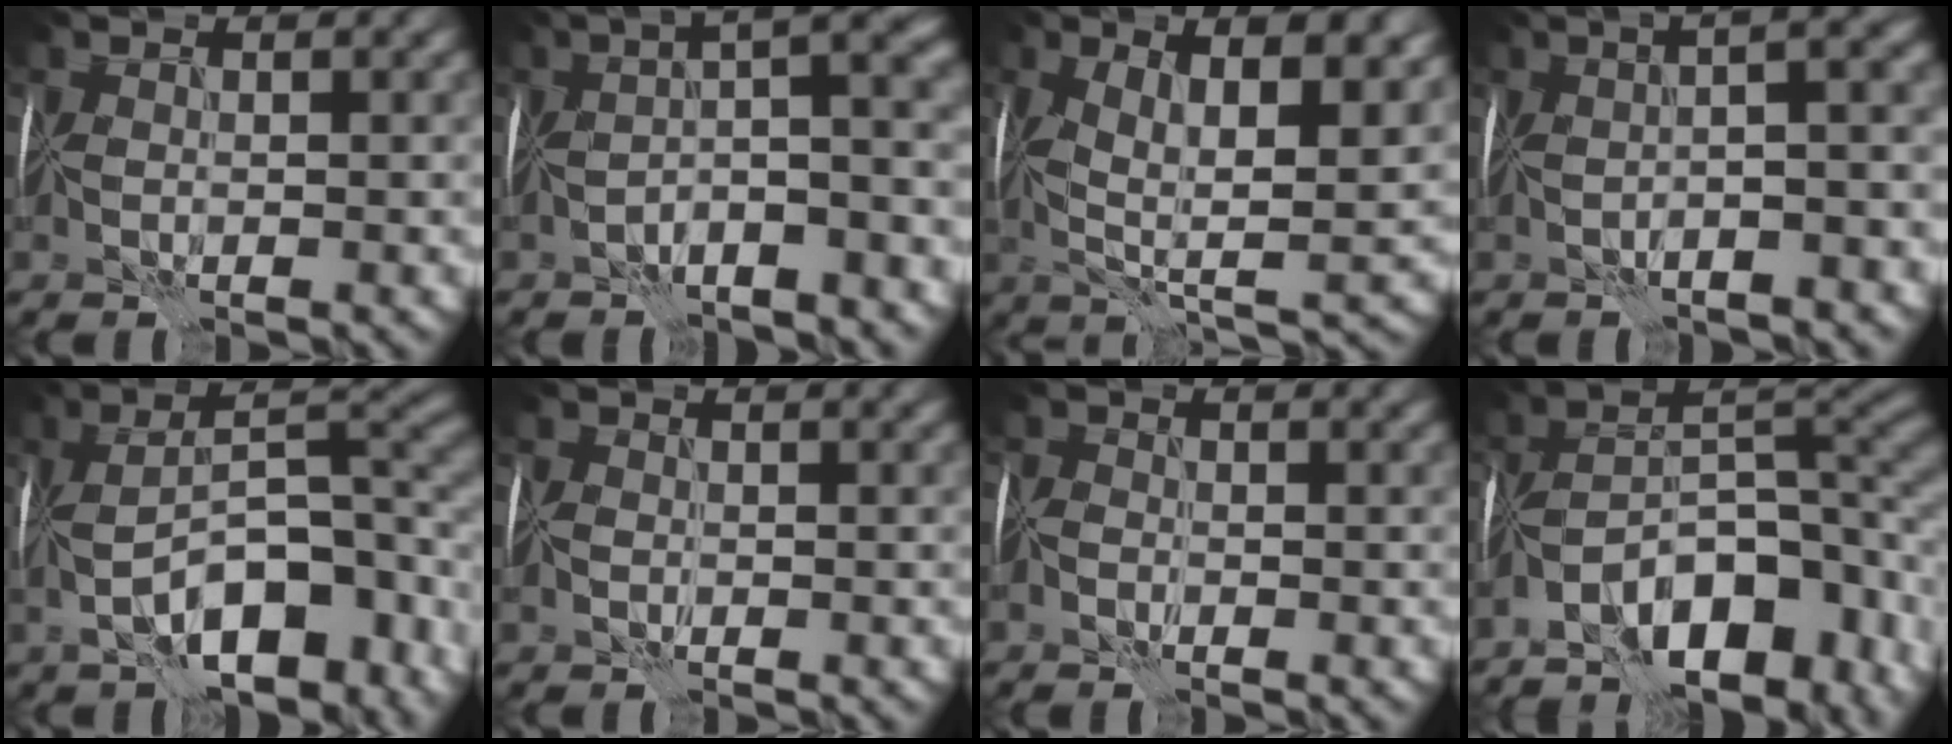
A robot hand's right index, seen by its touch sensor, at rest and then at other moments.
{"total": 7.5, "force": [-0.9, 2.1, 7.1], "torque": [-0.084, 0.031, -0.030]}
{"total": 11.6, "force": [2.3, 4.2, 10.5], "torque": [-0.188, 0.003, 0.035]}
{"total": 7.5, "force": [0.2, 2.2, 7.2], "torque": [-0.070, 0.025, -0.001]}
{"total": 13.4, "force": [-3.5, 5.7, 11.7], "torque": [-0.178, 0.013, -0.050]}
{"total": 0.9, "force": [-0.4, 0.6, 0.3], "torque": [-0.003, 0.006, -0.011]}
{"total": 1.1, "force": [-0.8, 0.6, 0.4], "torque": [-0.005, 0.007, -0.024]}
{"total": 14.2, "force": [-6.7, 6.3, 10.8], "torque": [-0.163, 0.017, -0.107]}